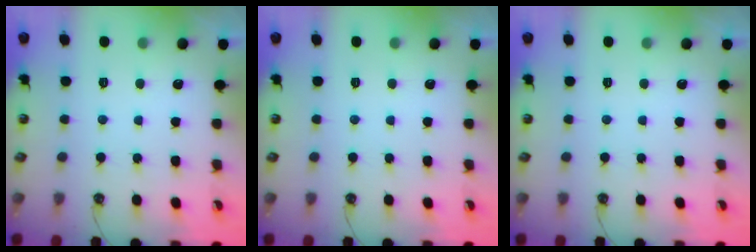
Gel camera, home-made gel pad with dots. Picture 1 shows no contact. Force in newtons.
{"total": 0.0}
{"total": 0.0}